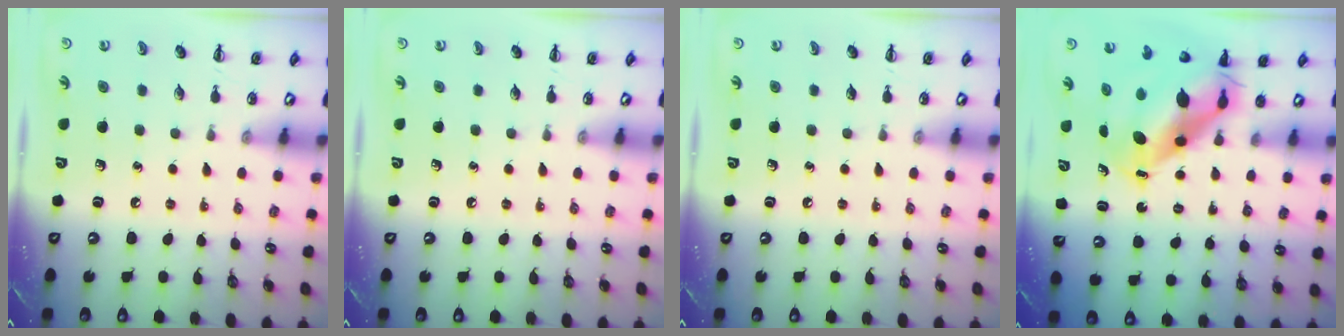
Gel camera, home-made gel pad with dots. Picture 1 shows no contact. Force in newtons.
{"total": 0.0}
{"total": 0.0}
{"total": 8.7, "press": 8.4, "slide": 2.2}